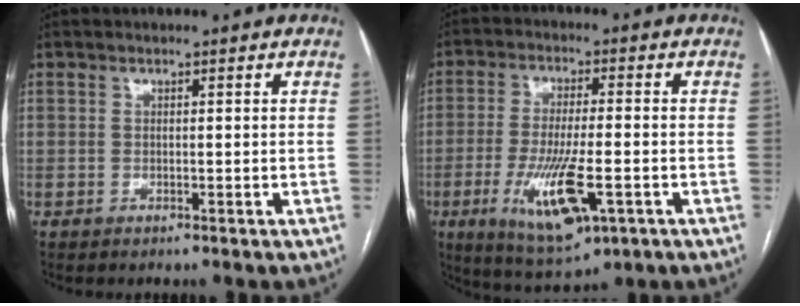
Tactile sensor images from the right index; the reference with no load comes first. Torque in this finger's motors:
{"motor_torque": [1.22, -0.92, 0.38, 0.10]}